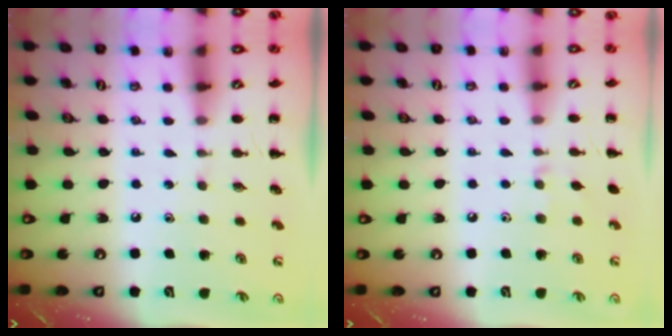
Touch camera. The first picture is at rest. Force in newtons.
{"total": 2.9, "press": 2.7, "slide": 1.1}